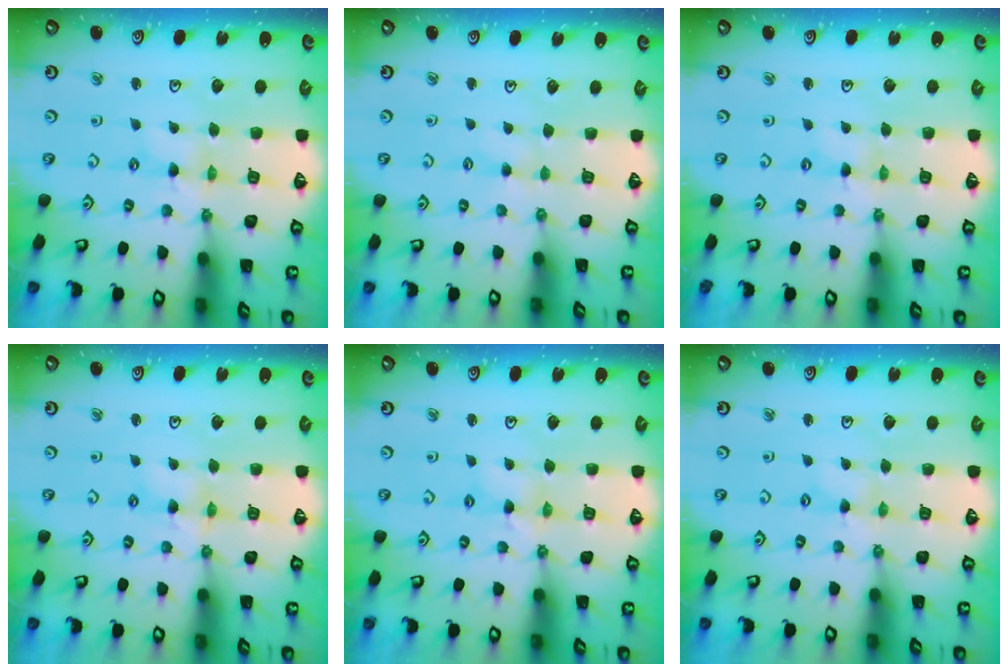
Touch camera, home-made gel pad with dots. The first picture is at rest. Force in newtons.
{"total": 1.8, "press": 1.7, "slide": 0.3}
{"total": 0.0}
{"total": 2.5, "press": 2.5, "slide": 0.2}
{"total": 3.6, "press": 3.6, "slide": 0.4}
{"total": 0.6, "press": 0.6, "slide": 0.1}